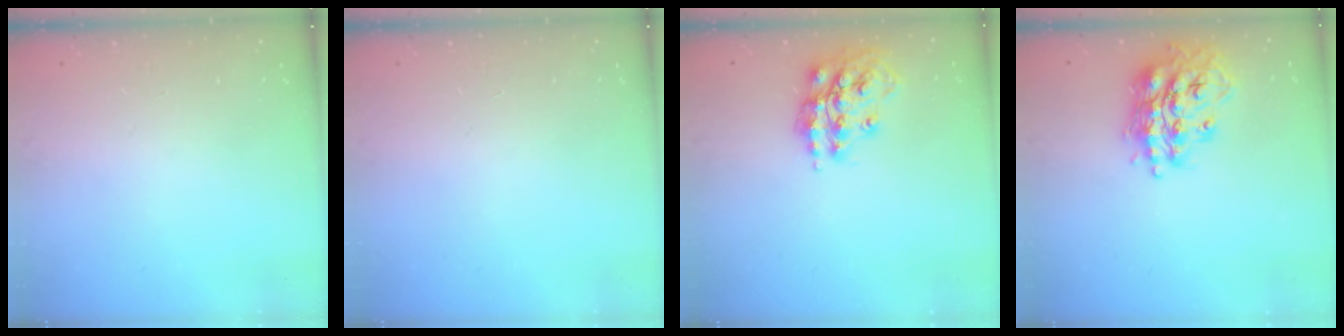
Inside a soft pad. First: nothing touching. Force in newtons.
{"total": 0.0}
{"total": 15.1, "press": 15.0, "slide": 1.0}
{"total": 17.1, "press": 17.0, "slide": 1.4}